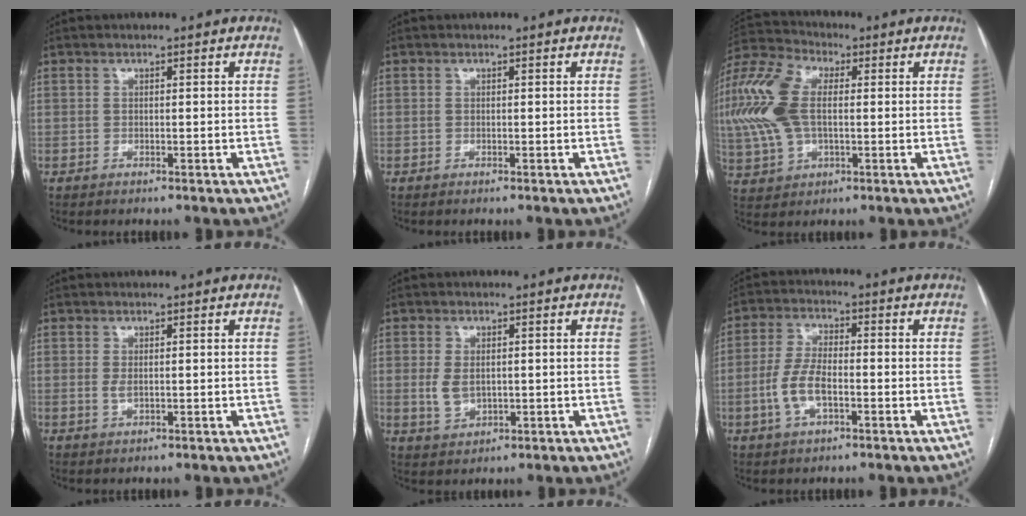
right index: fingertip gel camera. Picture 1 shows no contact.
{"total": 0.0}
{"total": 14.9, "force": [1.6, 8.2, 12.4], "torque": [-0.308, 0.026, 0.032]}
{"total": 1.2, "force": [0.1, 0.5, 1.1], "torque": [-0.024, -0.004, 0.006]}
{"total": 4.1, "force": [0.1, 2.6, 3.1], "torque": [-0.066, 0.000, 0.010]}
{"total": 6.7, "force": [-1.7, 2.8, 5.9], "torque": [-0.135, 0.006, -0.033]}